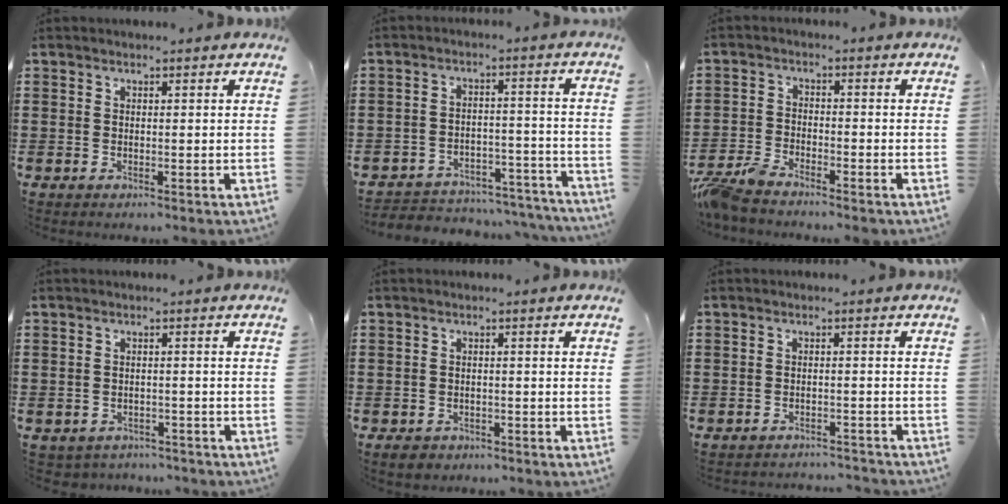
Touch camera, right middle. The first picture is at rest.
{"total": 4.2, "force": [-4.1, 0.9, 0.4], "torque": [-0.011, 0.008, -0.087]}
{"total": 4.6, "force": [-4.3, 0.8, 1.5], "torque": [-0.053, -0.007, -0.092]}
{"total": 1.6, "force": [-1.6, 0.4, -0.3], "torque": [-0.003, 0.001, -0.037]}
{"total": 1.4, "force": [-1.1, 0.8, 0.2], "torque": [-0.009, 0.002, -0.026]}
{"total": 2.1, "force": [-2.1, 0.1, 0.1], "torque": [-0.007, 0.001, -0.045]}